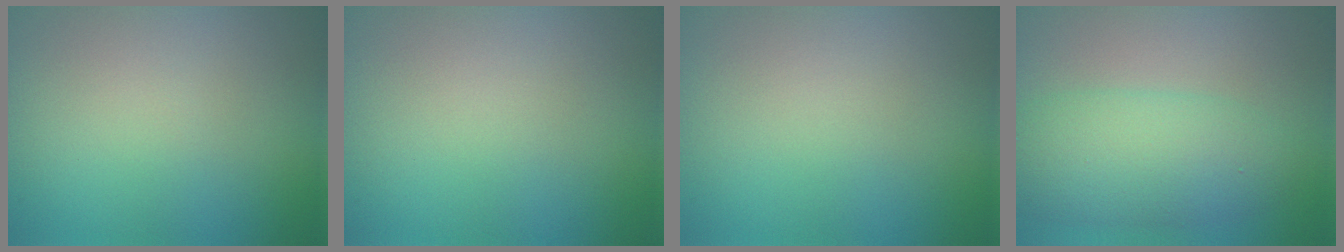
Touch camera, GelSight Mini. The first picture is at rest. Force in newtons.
{"total": 0.0}
{"total": 0.0}
{"total": 5.7, "press": 5.6, "slide": 0.4}